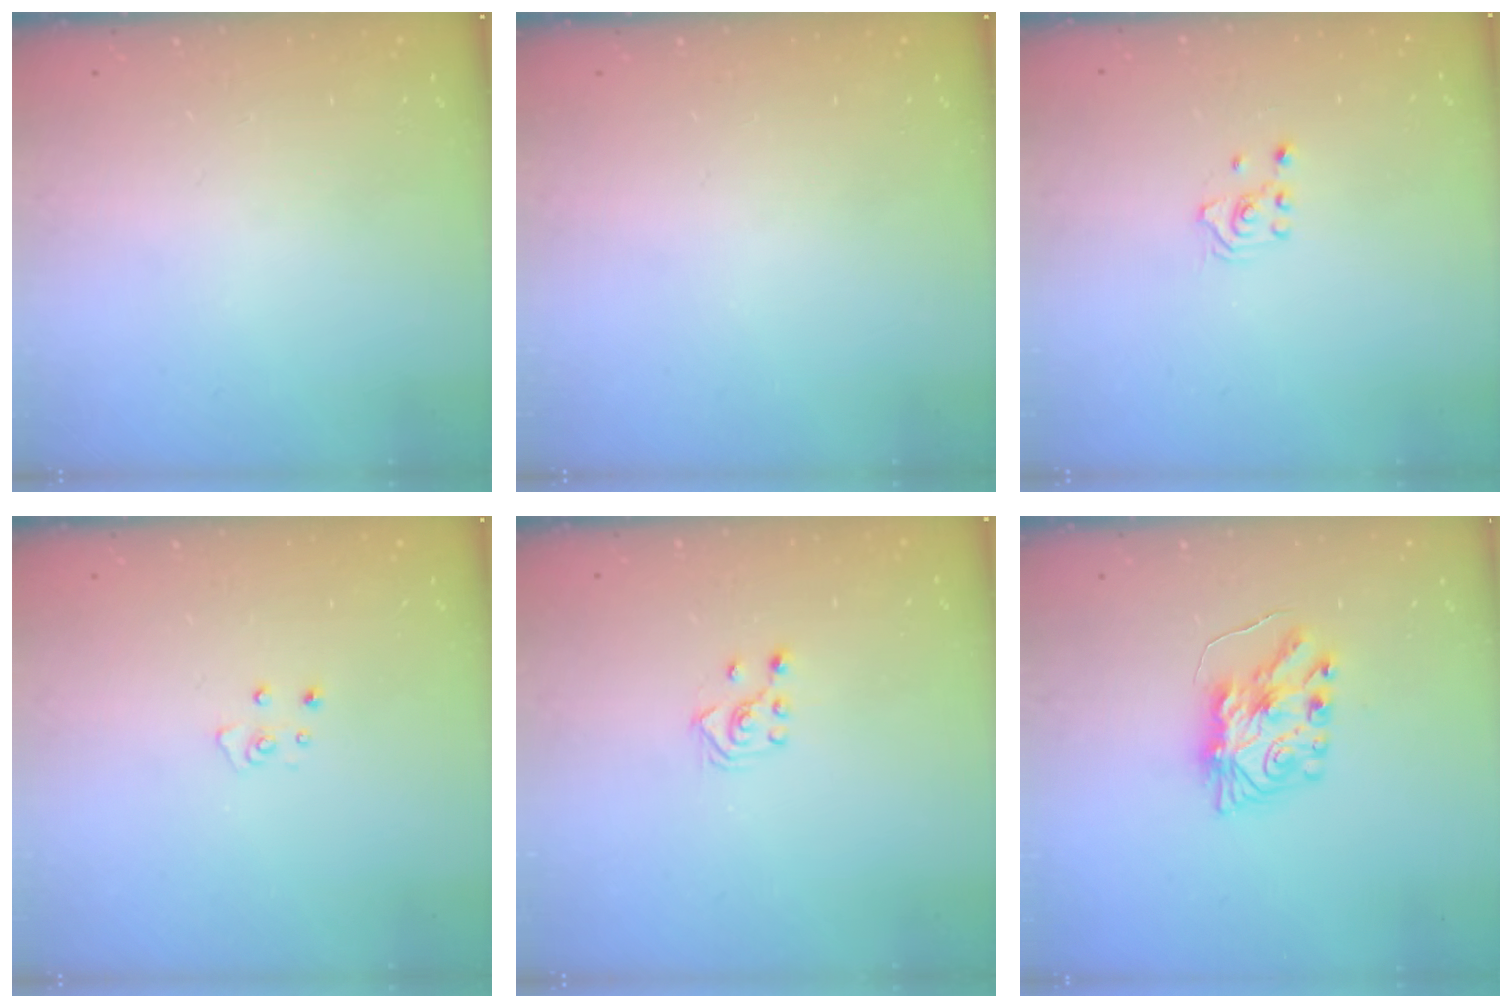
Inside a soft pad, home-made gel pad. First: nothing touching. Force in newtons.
{"total": 0.0}
{"total": 2.0, "press": 2.0, "slide": 0.2}
{"total": 3.8, "press": 3.8, "slide": 0.1}
{"total": 3.7, "press": 3.6, "slide": 0.8}
{"total": 8.4, "press": 8.4, "slide": 0.4}